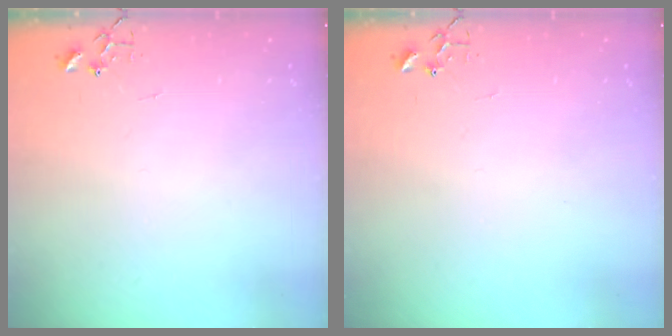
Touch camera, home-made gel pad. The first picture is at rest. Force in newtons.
{"total": 0.0}